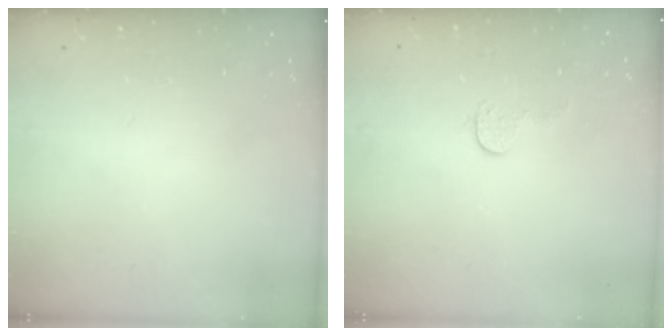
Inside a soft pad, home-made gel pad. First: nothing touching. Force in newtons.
{"total": 5.7, "press": 5.7, "slide": 0.2}